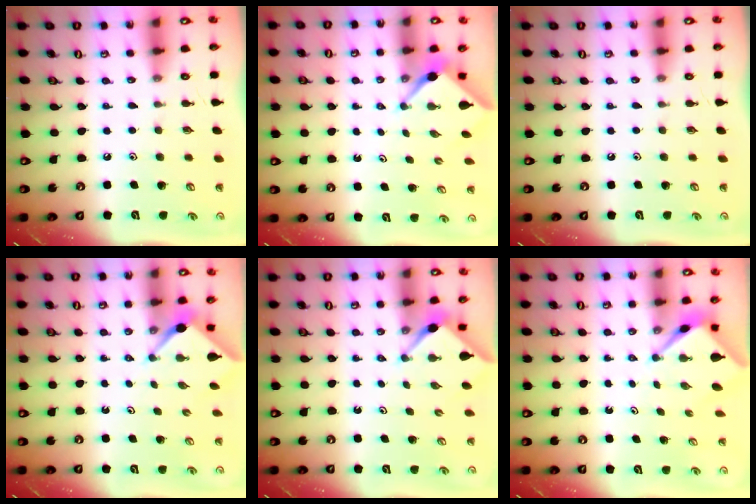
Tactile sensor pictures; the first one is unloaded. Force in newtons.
{"total": 2.4, "press": 2.4, "slide": 0.2}
{"total": 0.0}
{"total": 2.4, "press": 2.4, "slide": 0.3}
{"total": 2.9, "press": 2.9, "slide": 0.4}
{"total": 2.6, "press": 2.6, "slide": 0.1}